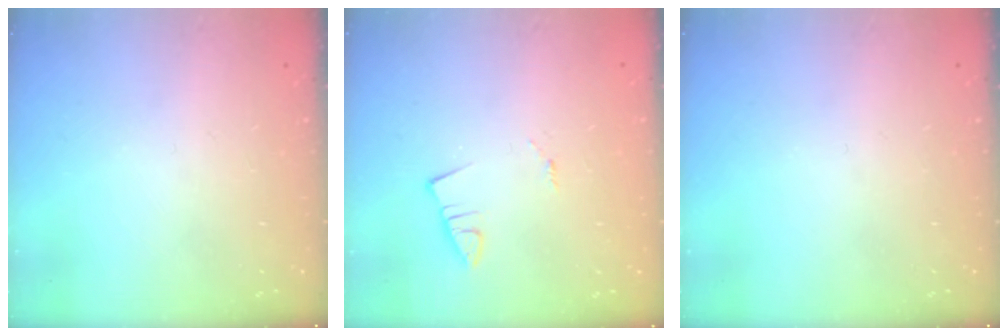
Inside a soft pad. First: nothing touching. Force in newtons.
{"total": 1.0, "press": 1.0, "slide": 0.1}
{"total": 0.0}